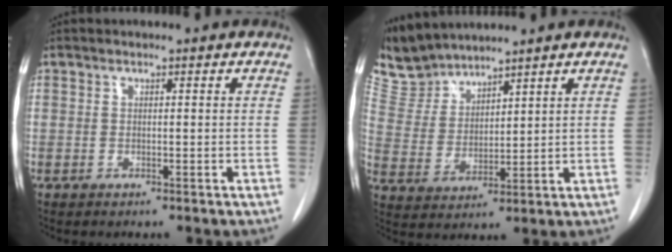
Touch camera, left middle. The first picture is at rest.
{"total": 6.4, "force": [6.3, 1.1, -0.2], "torque": [-0.008, 0.007, 0.144]}